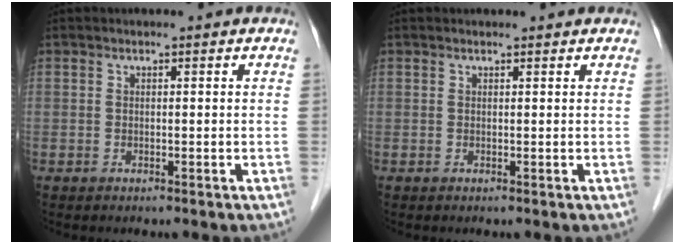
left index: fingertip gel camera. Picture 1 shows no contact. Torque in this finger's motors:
{"motor_torque": [0.13, -0.03, 0.00, 0.01]}